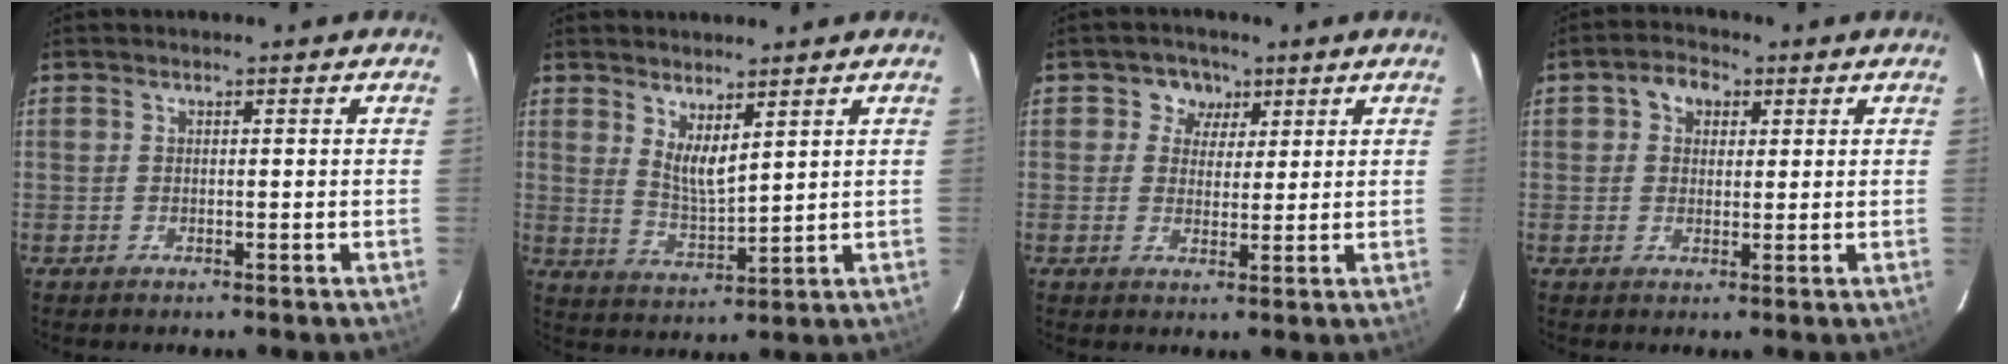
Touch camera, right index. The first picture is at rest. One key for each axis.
{"total": 5.4, "fx": 3.5, "fy": 1.5, "fz": 3.8, "tx": -0.069, "ty": -0.014, "tz": 0.067}
{"total": 4.4, "fx": 1.7, "fy": 4.1, "fz": 0.5, "tx": 0.007, "ty": 0.008, "tz": 0.022}
{"total": 4.3, "fx": 1.4, "fy": 3.5, "fz": 2.1, "tx": -0.031, "ty": 0.016, "tz": 0.024}